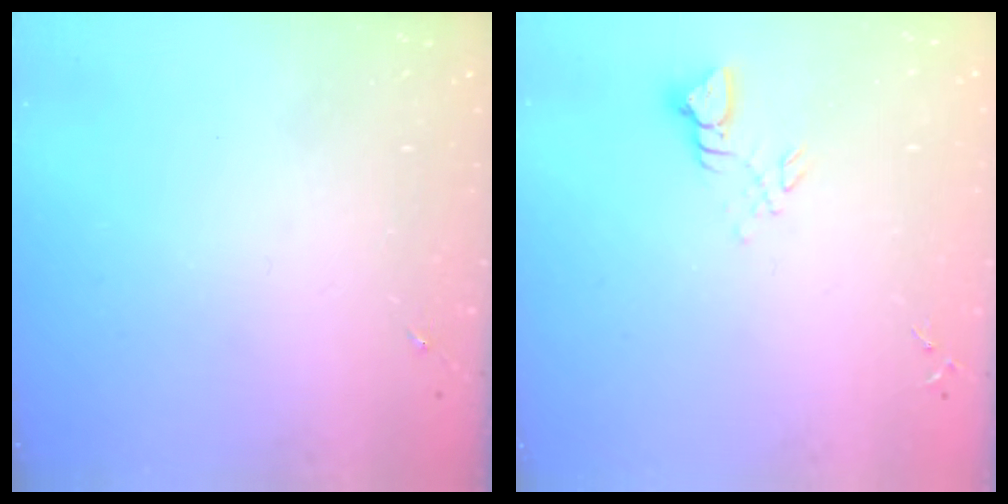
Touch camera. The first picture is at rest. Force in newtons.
{"total": 3.9, "press": 3.9, "slide": 0.3}